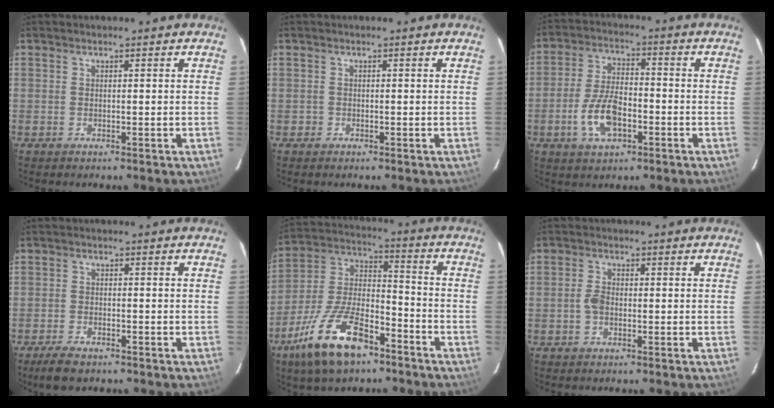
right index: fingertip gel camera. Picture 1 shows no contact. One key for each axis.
{"total": 0.9, "fx": -0.4, "fy": 0.8, "fz": 0.0, "tx": 0.000, "ty": 0.005, "tz": -0.006}
{"total": 9.6, "fx": -3.6, "fy": 4.6, "fz": 7.6, "tx": -0.158, "ty": 0.004, "tz": -0.062}
{"total": 4.8, "fx": -3.7, "fy": 1.7, "fz": 2.6, "tx": -0.071, "ty": -0.006, "tz": -0.068}
{"total": 18.3, "fx": -11.1, "fy": 7.8, "fz": 12.2, "tx": -0.255, "ty": -0.005, "tz": -0.199}
{"total": 2.4, "fx": -0.7, "fy": 1.6, "fz": 1.7, "tx": -0.037, "ty": 0.006, "tz": -0.014}